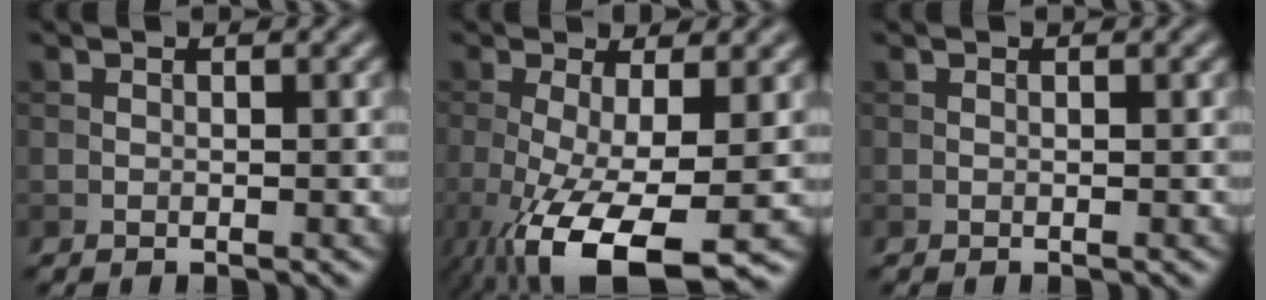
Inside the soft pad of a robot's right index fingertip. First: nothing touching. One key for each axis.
{"total": 9.5, "fx": -3.9, "fy": 2.6, "fz": 8.2, "tx": -0.155, "ty": -0.022, "tz": -0.063}
{"total": 0.0}